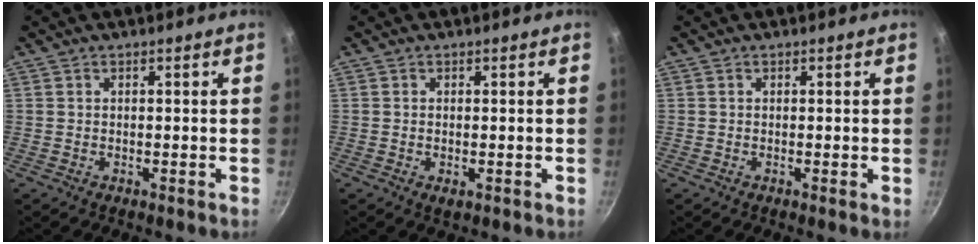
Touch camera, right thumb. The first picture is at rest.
{"total": 1.4, "force": [-0.4, 0.6, 1.2], "torque": [-0.023, -0.003, -0.006]}
{"total": 0.7, "force": [0.0, 0.1, 0.7], "torque": [-0.014, -0.004, -0.002]}